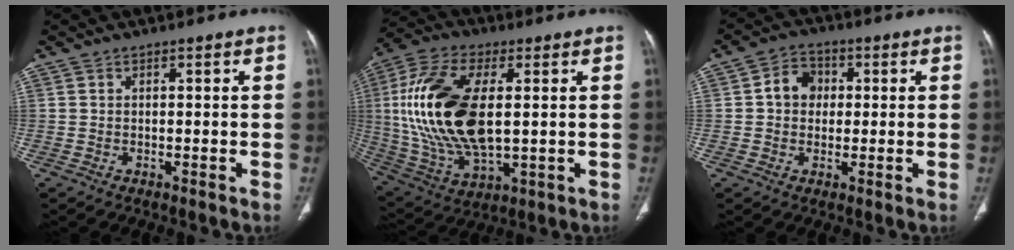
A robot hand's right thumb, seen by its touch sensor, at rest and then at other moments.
{"total": 22.3, "force": [2.2, 11.1, 19.2], "torque": [-0.397, -0.008, 0.046]}
{"total": 7.8, "force": [1.1, 6.7, 3.7], "torque": [-0.027, 0.009, 0.009]}